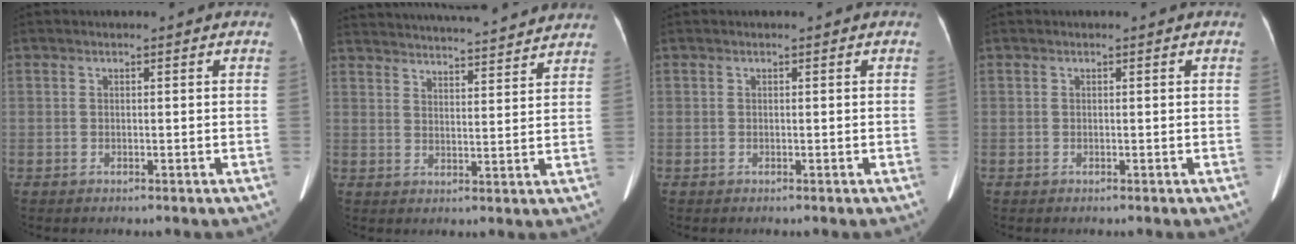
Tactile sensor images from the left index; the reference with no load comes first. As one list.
[{"total": 23.4, "force": [22.0, 2.6, 7.4], "torque": [-0.124, 0.000, 0.294]}, {"total": 0.0}, {"total": 0.0}]